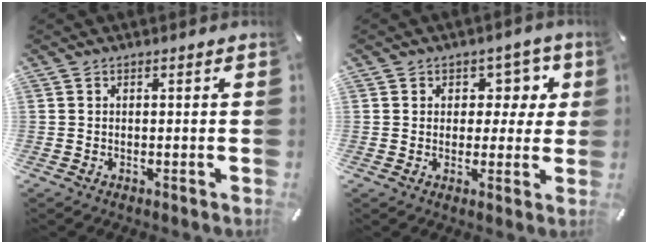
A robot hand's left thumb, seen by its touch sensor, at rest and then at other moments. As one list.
[{"total": 7.0, "force": [2.0, 6.2, 2.7], "torque": [-0.024, -0.011, 0.031]}]